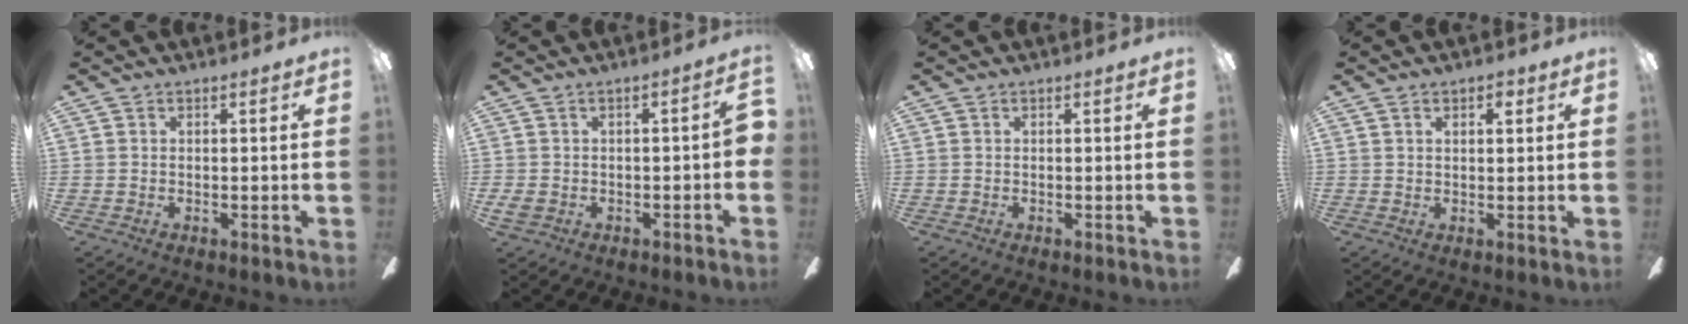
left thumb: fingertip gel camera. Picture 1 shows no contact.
{"total": 5.9, "force": [-1.7, 2.9, 4.8], "torque": [-0.083, 0.015, -0.027]}
{"total": 0.0}
{"total": 2.4, "force": [1.2, 1.1, 1.7], "torque": [-0.023, -0.002, 0.017]}